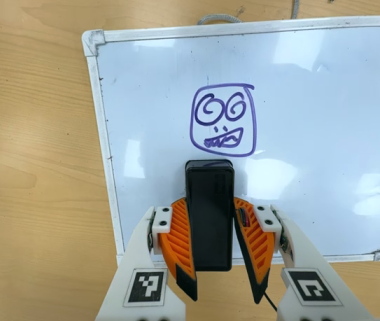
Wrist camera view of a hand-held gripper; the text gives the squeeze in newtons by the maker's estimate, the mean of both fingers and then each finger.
{"total": 8.0, "left": 6.7, "right": 9.2}